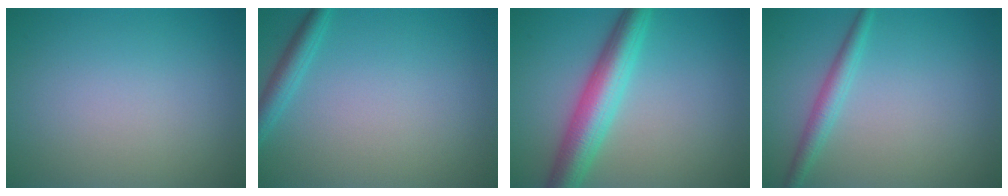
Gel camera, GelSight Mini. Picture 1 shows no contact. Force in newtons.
{"total": 2.1, "press": 2.0, "slide": 0.2}
{"total": 5.8, "press": 5.8, "slide": 0.3}
{"total": 2.1, "press": 2.1, "slide": 0.1}